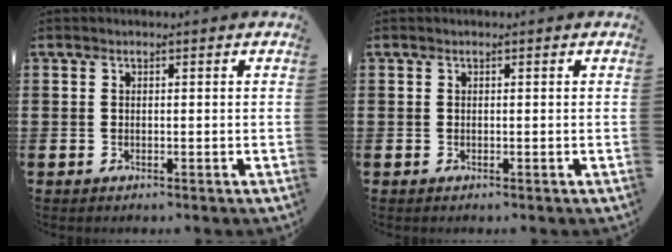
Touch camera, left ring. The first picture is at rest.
{"total": 0.0}